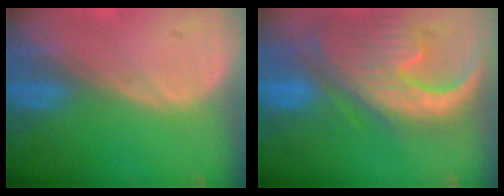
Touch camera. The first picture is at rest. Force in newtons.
{"total": 13.5, "press": 11.6, "slide": 6.9}